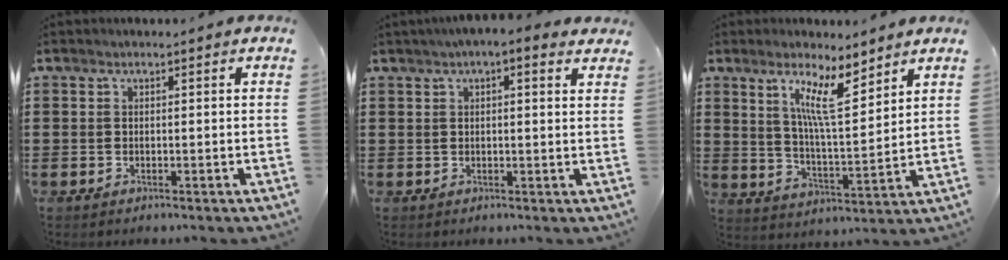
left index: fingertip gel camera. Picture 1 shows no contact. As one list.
[{"total": 2.9, "force": [2.1, 0.3, 2.0], "torque": [-0.045, 0.004, 0.036]}, {"total": 9.1, "force": [6.2, 2.1, 6.4], "torque": [-0.124, -0.022, 0.107]}]